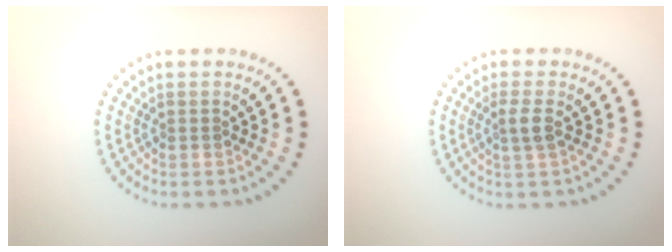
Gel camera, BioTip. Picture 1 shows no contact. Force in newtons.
{"total": 1.6, "press": 1.3, "slide": 0.8}